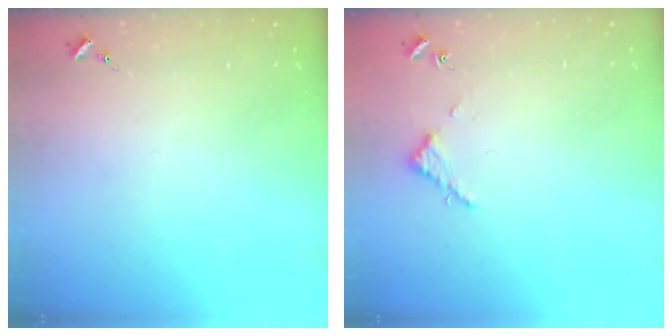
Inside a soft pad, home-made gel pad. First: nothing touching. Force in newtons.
{"total": 2.8, "press": 2.8, "slide": 0.3}